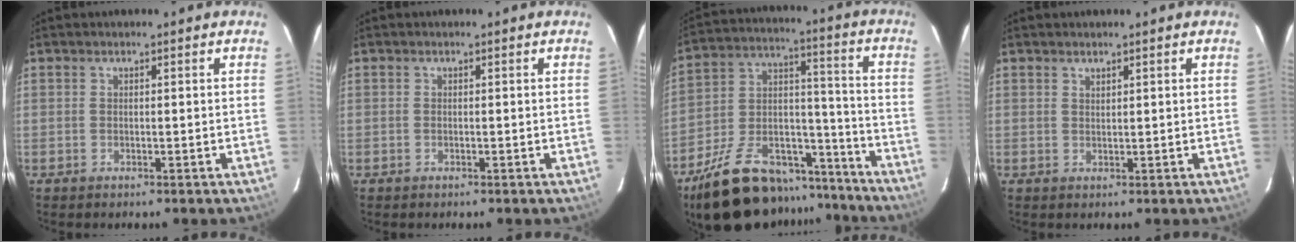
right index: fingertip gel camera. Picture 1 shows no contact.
{"total": 0.0}
{"total": 25.1, "force": [-19.6, 10.8, 11.3], "torque": [-0.219, 0.037, -0.285]}
{"total": 0.9, "force": [0.8, 0.3, 0.2], "torque": [-0.004, 0.001, 0.015]}